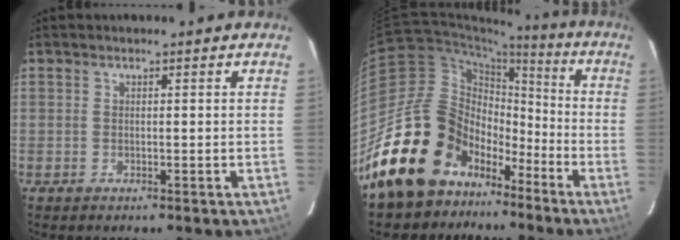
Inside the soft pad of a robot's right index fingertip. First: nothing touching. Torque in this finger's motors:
{"motor_torque": [0.37, -0.76, 0.29, -0.06]}